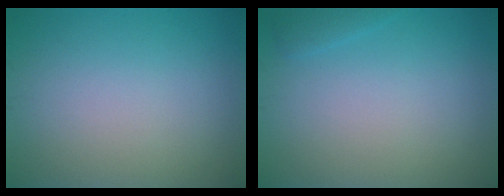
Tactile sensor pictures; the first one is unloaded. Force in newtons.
{"total": 0.8, "press": 0.8, "slide": 0.1}